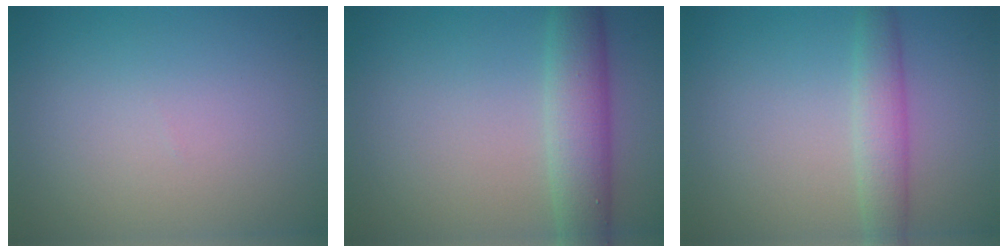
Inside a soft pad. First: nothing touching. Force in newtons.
{"total": 4.8, "press": 4.8, "slide": 0.2}
{"total": 2.9, "press": 2.9, "slide": 0.2}